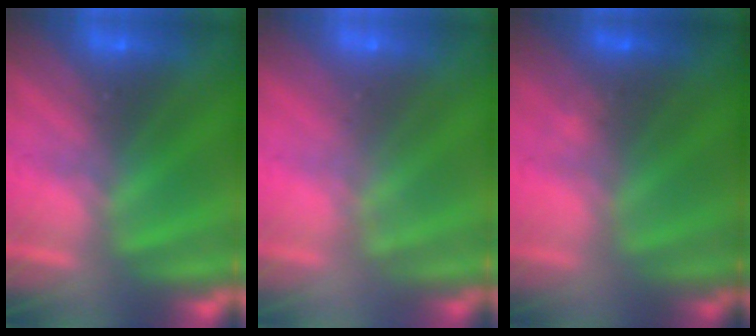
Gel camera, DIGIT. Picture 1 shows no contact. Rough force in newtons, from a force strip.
{"total": 1.9}
{"total": 1.9}